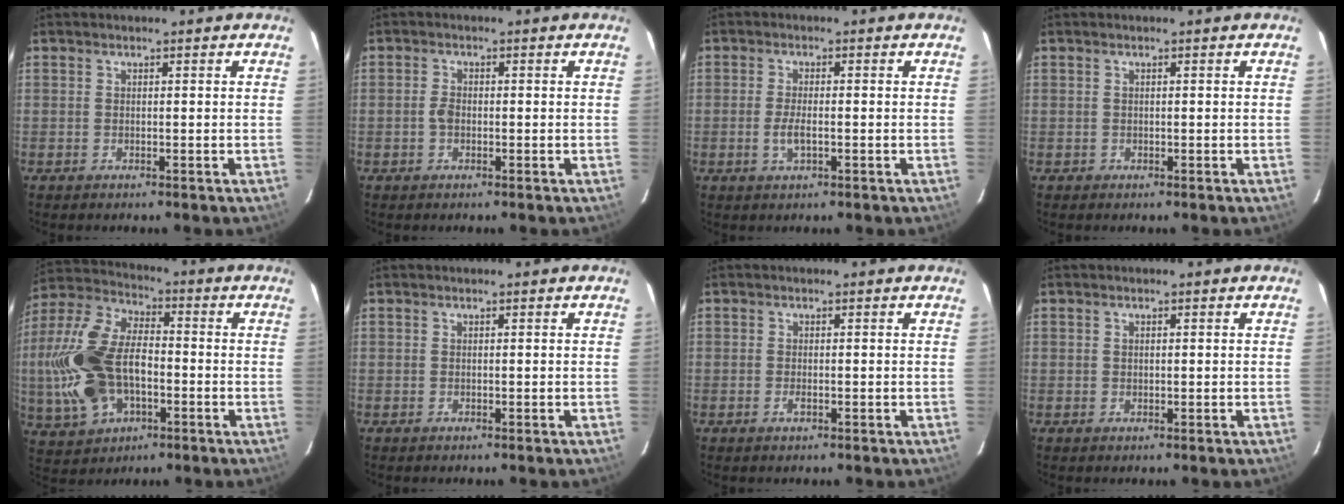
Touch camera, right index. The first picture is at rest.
{"total": 1.9, "force": [-0.5, 1.2, 1.4], "torque": [-0.031, 0.004, -0.011]}
{"total": 3.3, "force": [-1.0, 1.0, 3.0], "torque": [-0.061, -0.005, -0.018]}
{"total": 0.5, "force": [-0.2, 0.5, 0.0], "torque": [0.002, 0.002, -0.001]}
{"total": 19.7, "force": [-3.2, 11.8, 15.4], "torque": [-0.358, 0.010, -0.050]}
{"total": 0.0}
{"total": 1.2, "force": [-0.5, 0.5, 0.9], "torque": [-0.019, -0.001, -0.009]}
{"total": 0.6, "force": [0.2, 0.5, 0.4], "torque": [-0.007, 0.003, 0.004]}